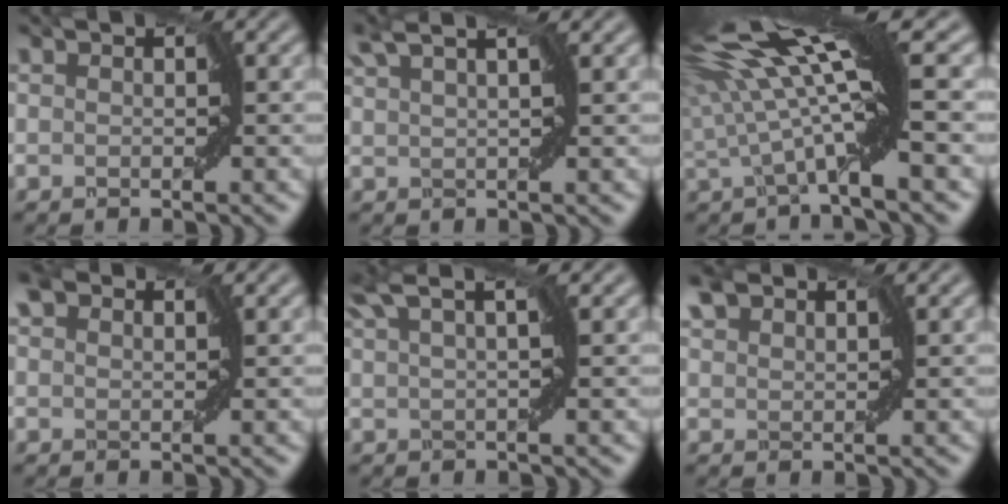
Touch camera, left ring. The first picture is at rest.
{"total": 2.7, "force": [1.9, 0.0, 2.0], "torque": [-0.039, 0.008, 0.030]}
{"total": 10.0, "force": [2.8, 1.5, 9.5], "torque": [-0.179, 0.008, 0.048]}
{"total": 1.3, "force": [0.9, 0.7, 0.5], "torque": [-0.008, 0.003, 0.008]}
{"total": 3.2, "force": [1.9, 0.0, 2.6], "torque": [-0.047, 0.011, 0.029]}
{"total": 1.8, "force": [1.6, 0.8, 0.5], "torque": [-0.015, 0.005, 0.025]}